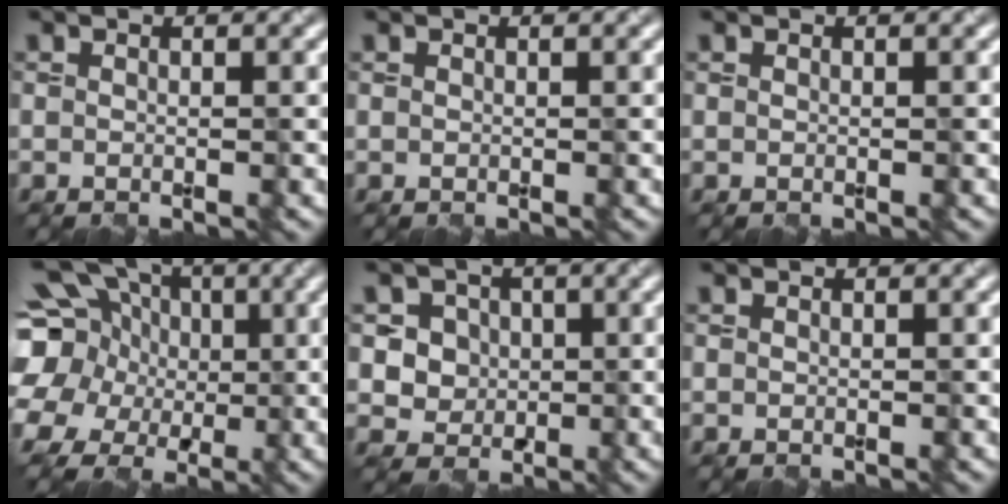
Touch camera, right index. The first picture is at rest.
{"total": 0.0}
{"total": 0.0}
{"total": 17.3, "force": [4.1, 15.0, 7.7], "torque": [-0.216, 0.035, 0.050]}
{"total": 4.6, "force": [1.1, 4.2, 1.6], "torque": [-0.018, 0.003, 0.020]}
{"total": 0.0}